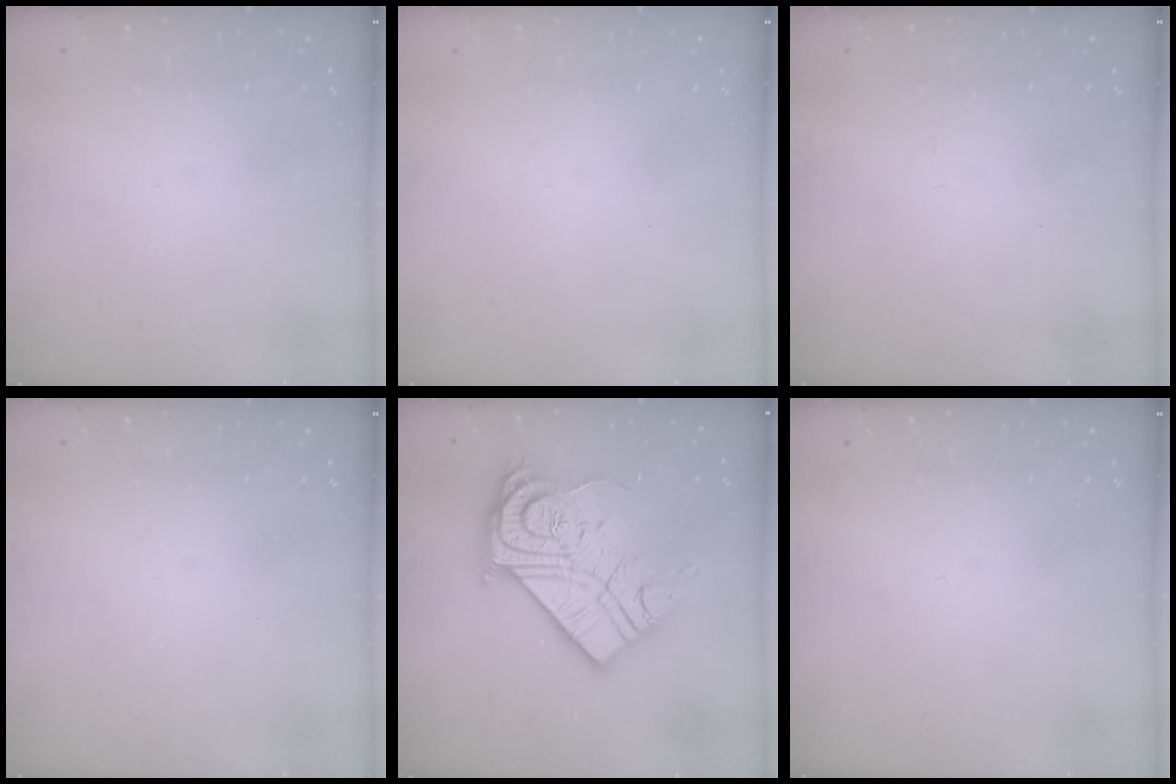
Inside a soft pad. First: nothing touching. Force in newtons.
{"total": 1.7, "press": 1.7, "slide": 0.1}
{"total": 2.7, "press": 2.7, "slide": 0.5}
{"total": 0.0}
{"total": 21.7, "press": 21.6, "slide": 1.7}
{"total": 0.0}